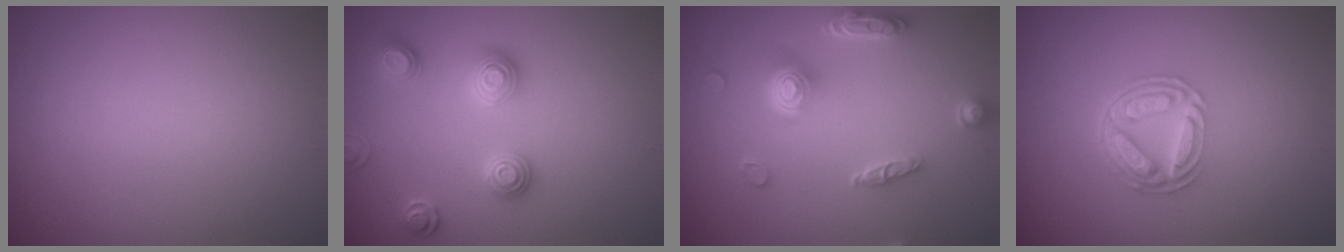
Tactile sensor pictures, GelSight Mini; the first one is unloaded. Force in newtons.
{"total": 3.0, "press": 2.9, "slide": 0.6}
{"total": 4.7, "press": 3.7, "slide": 3.0}
{"total": 4.9, "press": 3.5, "slide": 3.4}